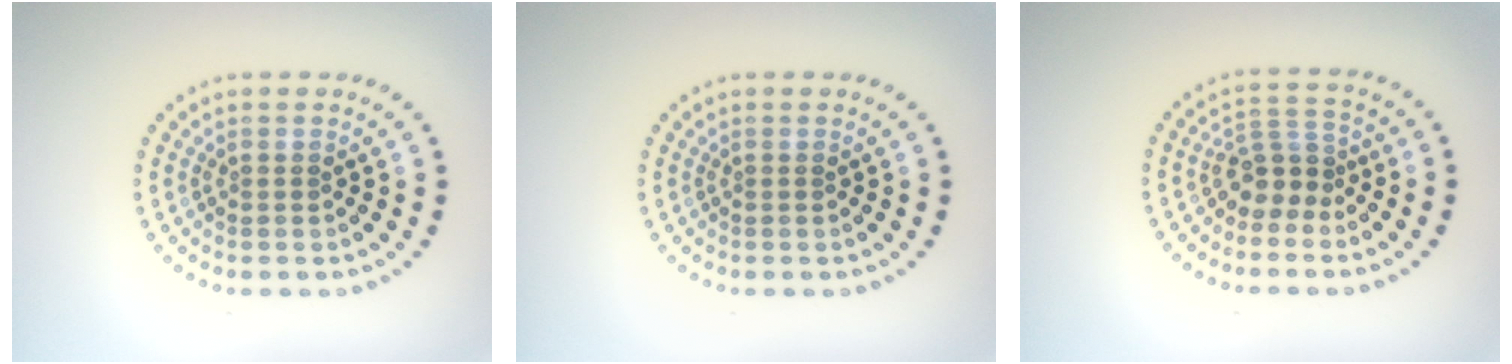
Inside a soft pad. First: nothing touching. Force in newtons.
{"total": 0.0}
{"total": 2.9, "press": 2.2, "slide": 1.8}